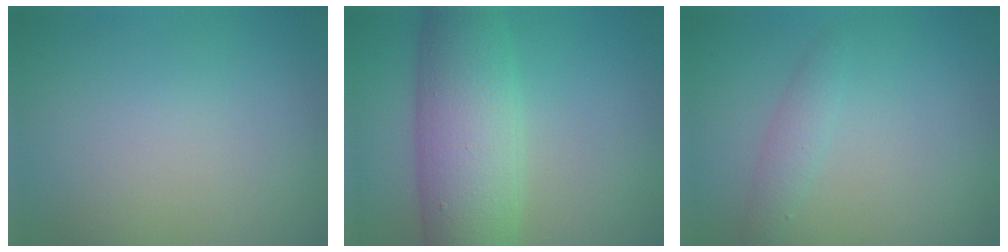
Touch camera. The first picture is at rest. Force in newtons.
{"total": 8.7, "press": 8.7, "slide": 0.2}
{"total": 1.4, "press": 1.4, "slide": 0.0}